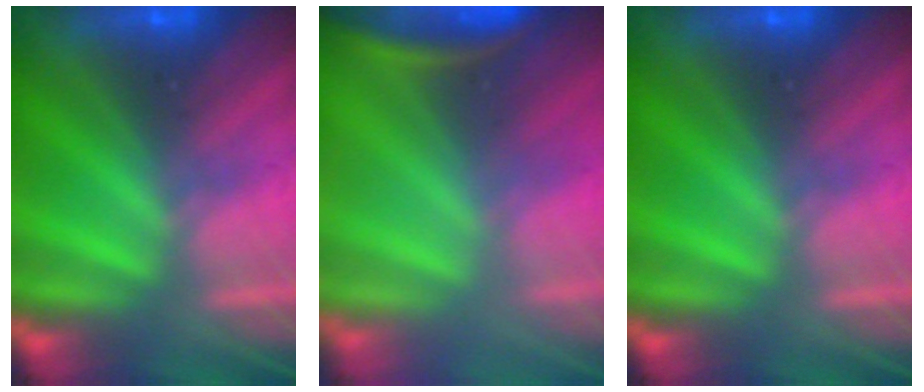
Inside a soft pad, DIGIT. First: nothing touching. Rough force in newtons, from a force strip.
{"total": 4.3}
{"total": 0.0}